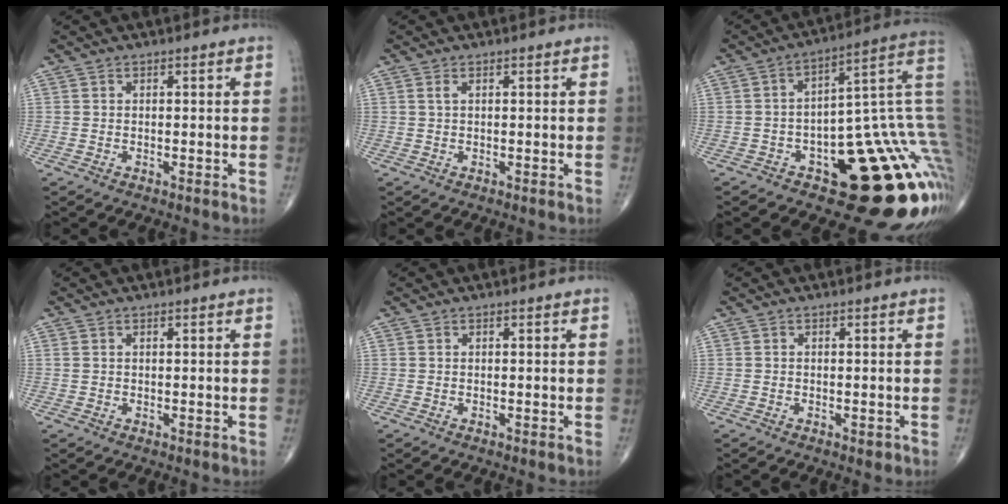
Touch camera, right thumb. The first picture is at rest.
{"total": 0.9, "force": [0.3, 0.4, 0.7], "torque": [-0.018, 0.007, 0.007]}
{"total": 24.4, "force": [-4.1, 10.9, 21.5], "torque": [-0.158, 0.062, -0.041]}
{"total": 0.6, "force": [0.2, 0.3, 0.4], "torque": [-0.011, 0.010, 0.008]}
{"total": 0.0}
{"total": 0.9, "force": [-0.4, 0.5, 0.6], "torque": [-0.006, -0.001, -0.005]}